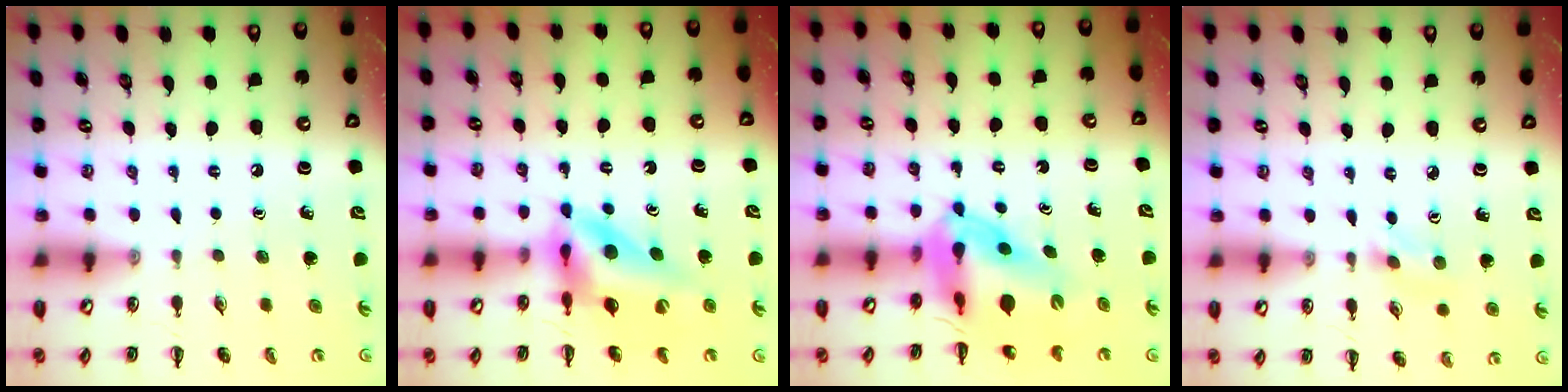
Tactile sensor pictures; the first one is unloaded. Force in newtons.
{"total": 11.4, "press": 10.7, "slide": 3.9}
{"total": 11.5, "press": 11.0, "slide": 3.5}
{"total": 1.2, "press": 1.1, "slide": 0.3}